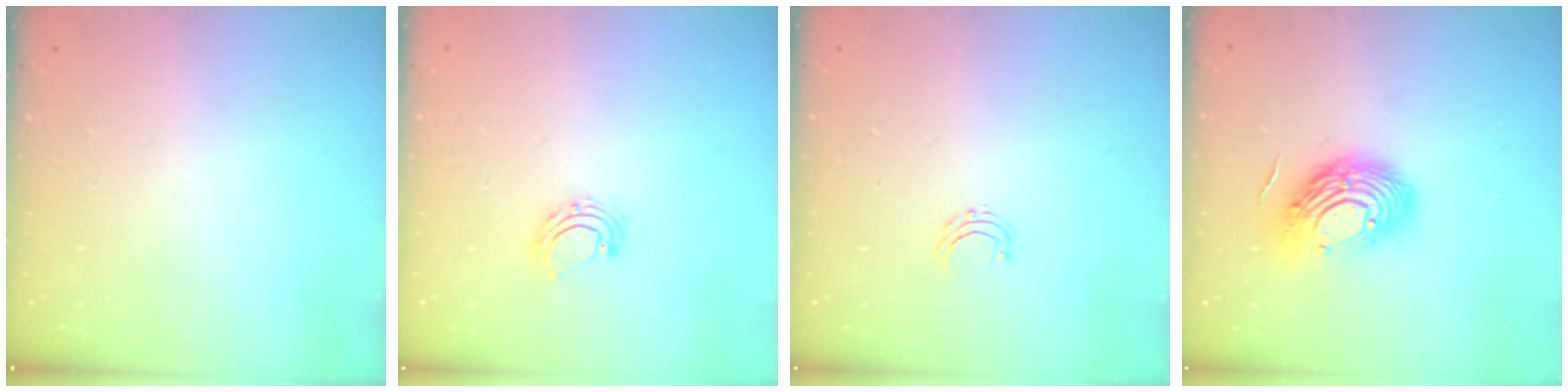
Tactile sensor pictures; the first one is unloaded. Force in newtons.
{"total": 7.6, "press": 7.5, "slide": 0.9}
{"total": 4.0, "press": 4.0, "slide": 0.3}
{"total": 14.4, "press": 14.3, "slide": 1.2}